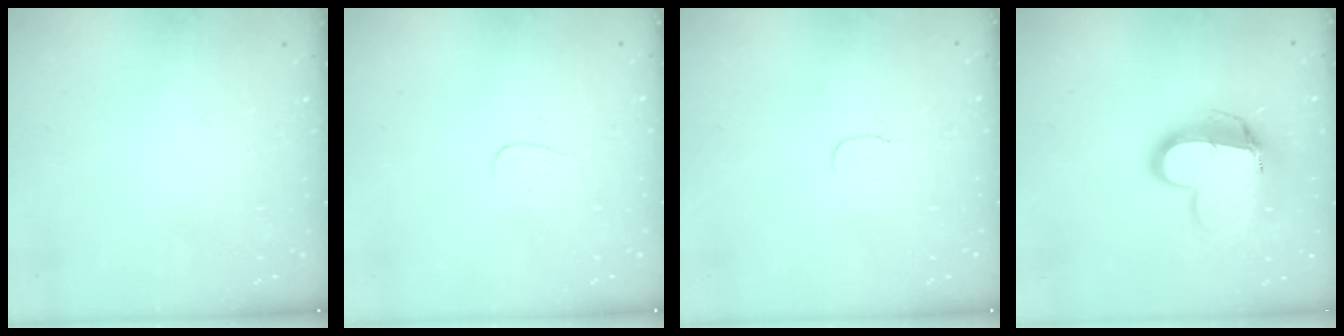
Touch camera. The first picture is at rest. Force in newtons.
{"total": 3.4, "press": 3.4, "slide": 0.4}
{"total": 3.5, "press": 3.5, "slide": 0.3}
{"total": 13.5, "press": 13.5, "slide": 1.2}